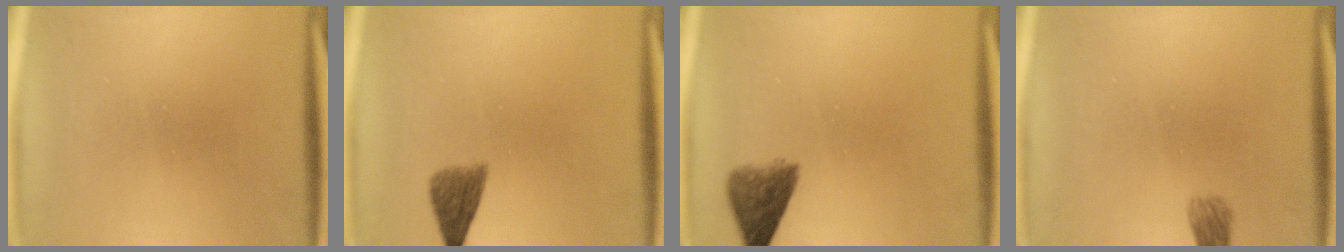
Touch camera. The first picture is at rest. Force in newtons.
{"total": 4.3}
{"total": 4.8}
{"total": 2.3}